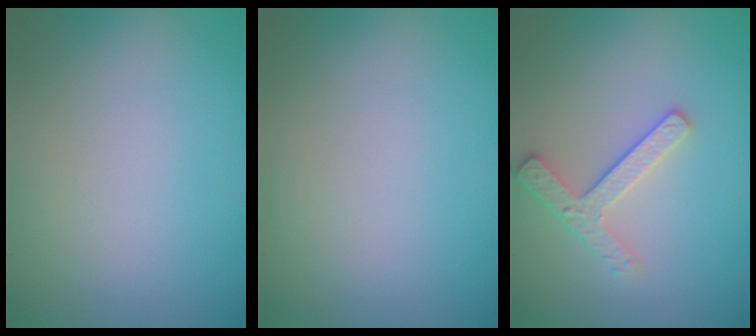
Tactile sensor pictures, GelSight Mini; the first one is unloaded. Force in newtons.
{"total": 0.0}
{"total": 2.4, "press": 2.3, "slide": 0.5}